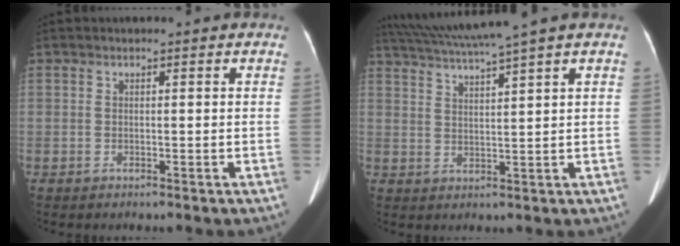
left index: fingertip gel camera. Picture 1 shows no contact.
{"total": 8.9, "force": [7.5, -2.0, 4.4], "torque": [-0.081, 0.012, 0.123]}